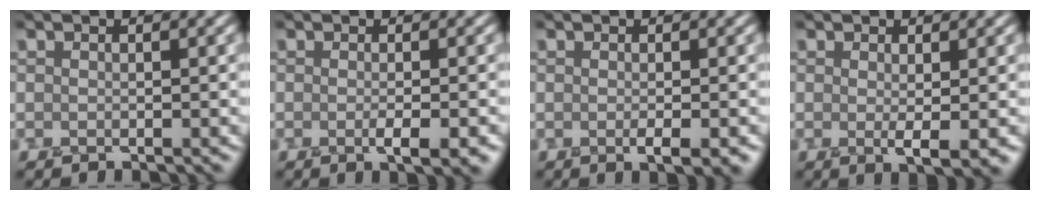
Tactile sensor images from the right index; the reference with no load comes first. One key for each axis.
{"total": 2.8, "fx": -0.7, "fy": 0.7, "fz": 2.6, "tx": -0.032, "ty": -0.001, "tz": -0.013}
{"total": 2.0, "fx": -0.6, "fy": 0.4, "fz": 1.9, "tx": -0.026, "ty": -0.004, "tz": -0.009}
{"total": 2.2, "fx": 0.0, "fy": 0.4, "fz": 2.2, "tx": -0.032, "ty": -0.007, "tz": 0.003}